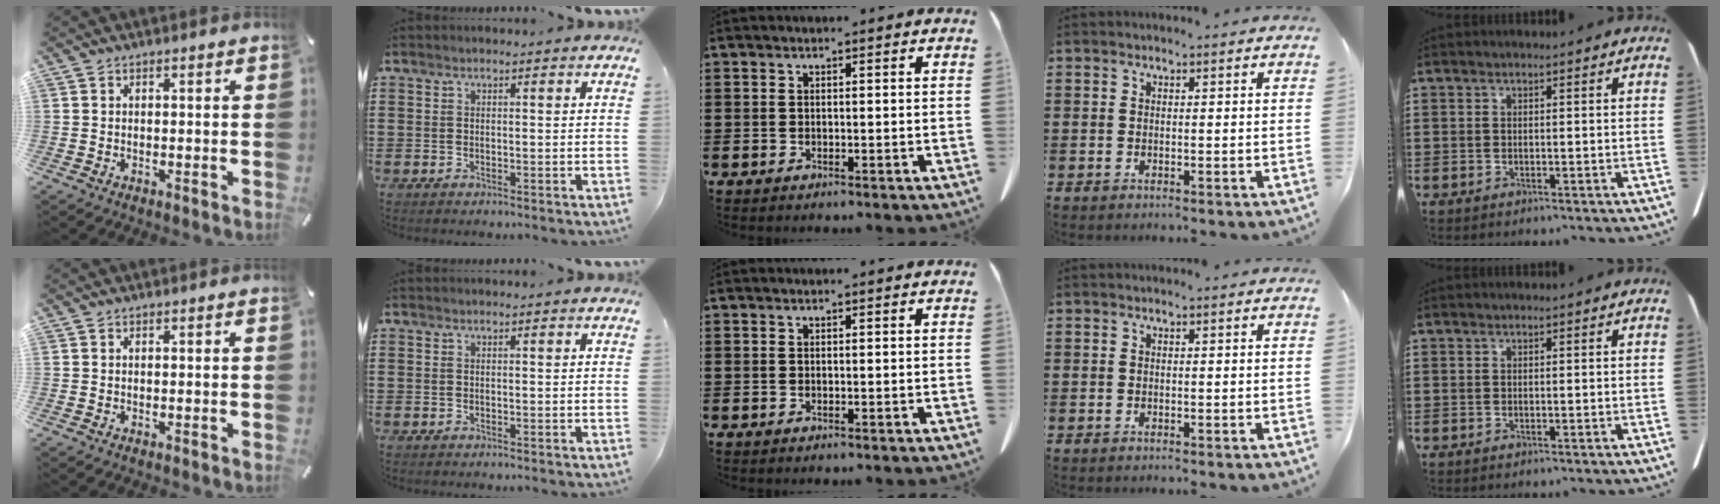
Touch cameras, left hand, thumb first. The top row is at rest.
{}